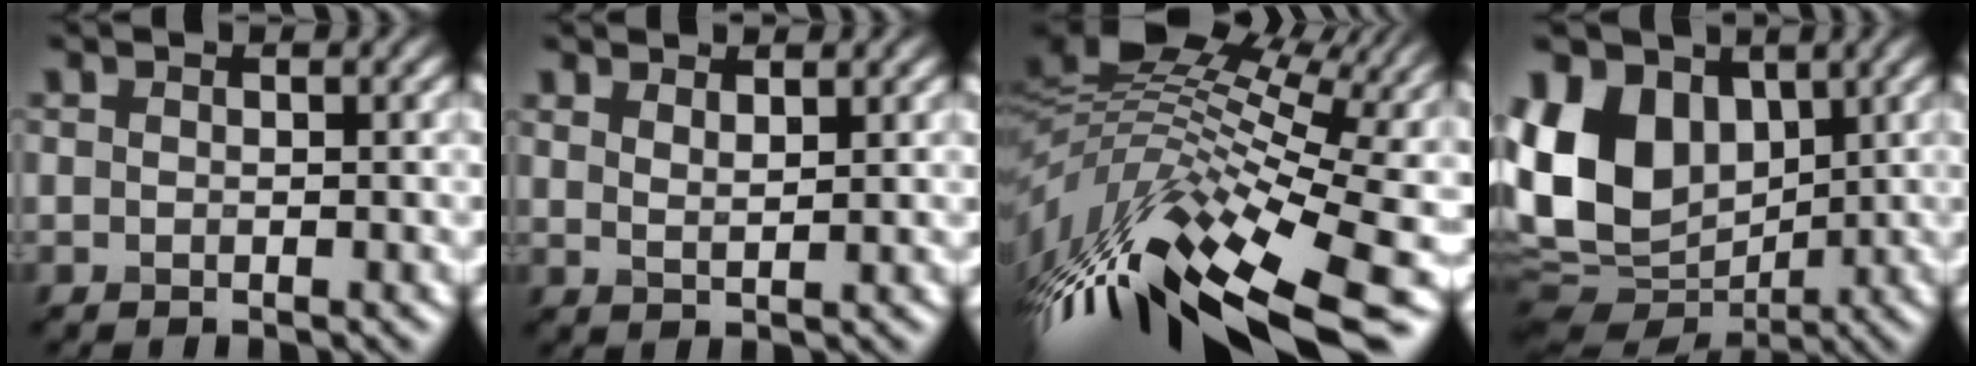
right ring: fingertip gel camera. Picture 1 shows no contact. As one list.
[{"total": 1.8, "force": [1.5, 0.4, 0.8], "torque": [-0.013, -0.001, 0.028]}, {"total": 14.9, "force": [-1.1, 6.1, 13.6], "torque": [-0.273, 0.009, -0.019]}, {"total": 13.4, "force": [2.4, 10.1, 8.5], "torque": [-0.188, 0.005, 0.057]}]